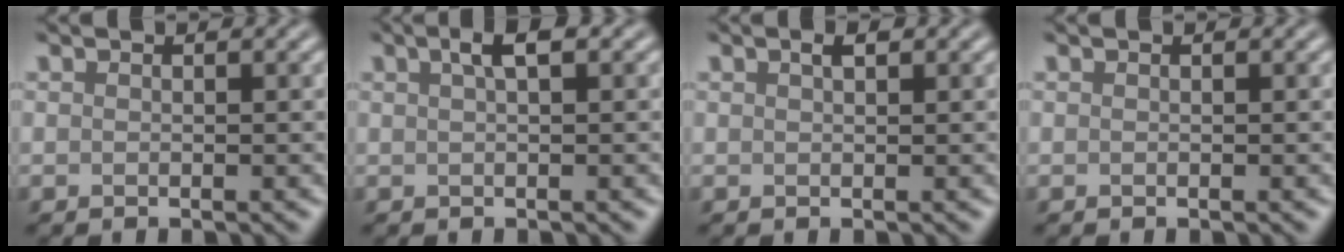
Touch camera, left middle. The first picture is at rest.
{"total": 2.0, "force": [0.9, 0.4, 1.7], "torque": [-0.028, 0.008, 0.015]}
{"total": 1.0, "force": [0.5, 0.3, 0.8], "torque": [-0.018, 0.001, 0.009]}
{"total": 0.0}